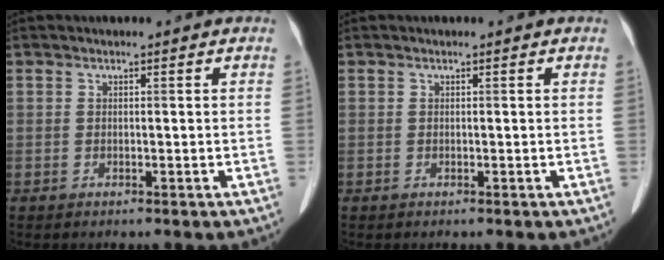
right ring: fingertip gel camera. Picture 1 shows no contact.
{"total": 0.0}